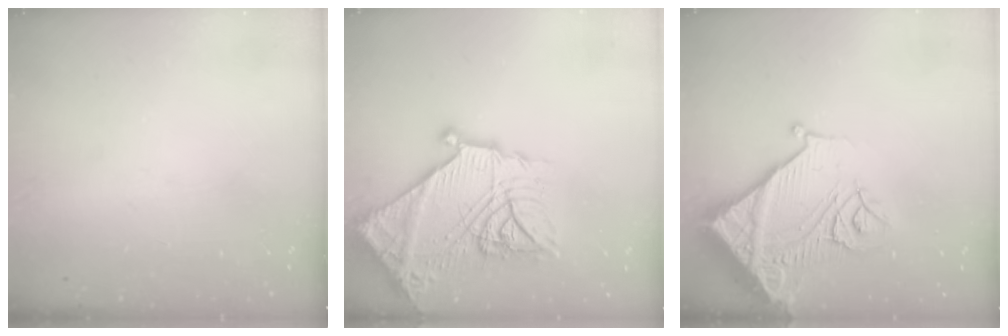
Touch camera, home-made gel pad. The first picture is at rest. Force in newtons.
{"total": 28.8, "press": 28.7, "slide": 2.7}
{"total": 14.2, "press": 14.1, "slide": 1.8}